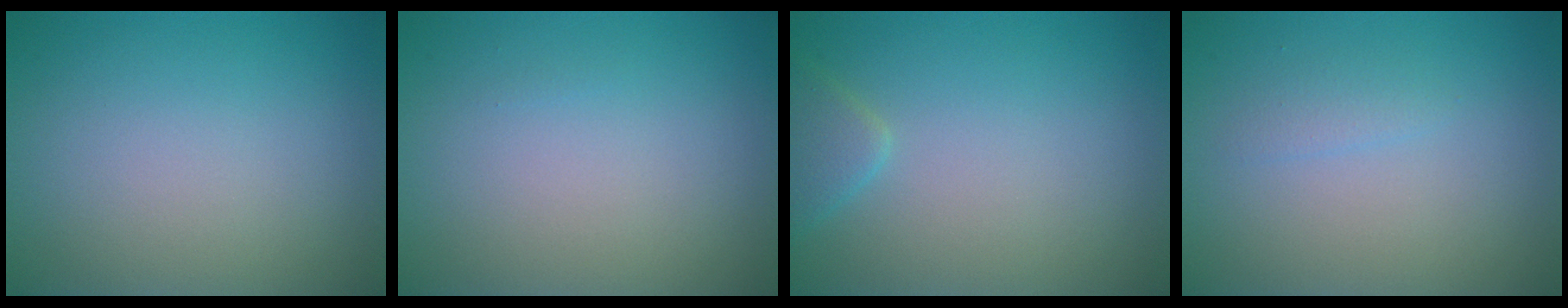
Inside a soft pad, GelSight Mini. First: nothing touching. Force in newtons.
{"total": 0.0}
{"total": 1.8, "press": 1.8, "slide": 0.1}
{"total": 0.9, "press": 0.9, "slide": 0.1}